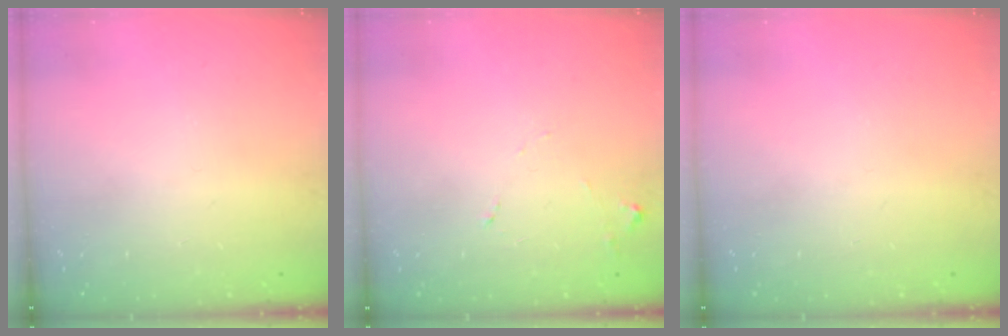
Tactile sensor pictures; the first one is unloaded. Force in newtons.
{"total": 7.6, "press": 7.6, "slide": 0.6}
{"total": 0.0}